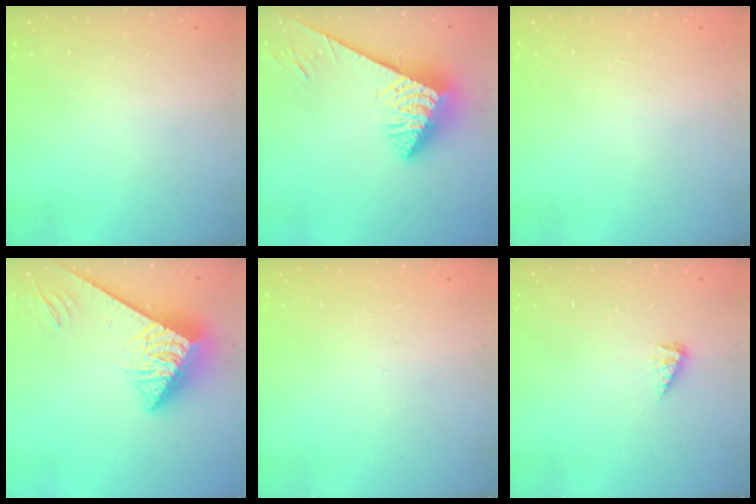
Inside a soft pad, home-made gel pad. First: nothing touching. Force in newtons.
{"total": 6.3, "press": 6.2, "slide": 1.2}
{"total": 0.0}
{"total": 6.8, "press": 6.7, "slide": 1.0}
{"total": 0.0}
{"total": 3.4, "press": 3.4, "slide": 0.5}